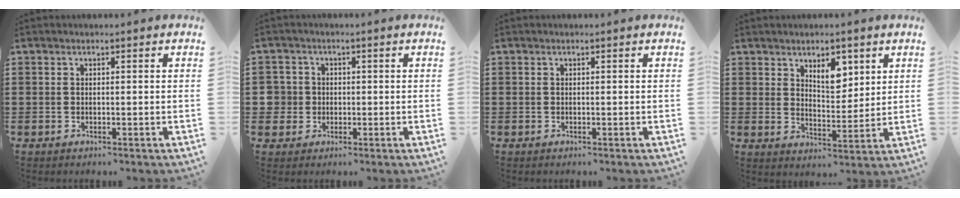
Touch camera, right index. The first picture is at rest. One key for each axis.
{"total": 3.4, "fx": -0.2, "fy": 3.3, "fz": 0.4, "tx": -0.033, "ty": 0.006, "tz": -0.008}
{"total": 0.0}
{"total": 5.3, "fx": 3.2, "fy": 2.9, "fz": 3.2, "tx": -0.049, "ty": -0.003, "tz": 0.052}